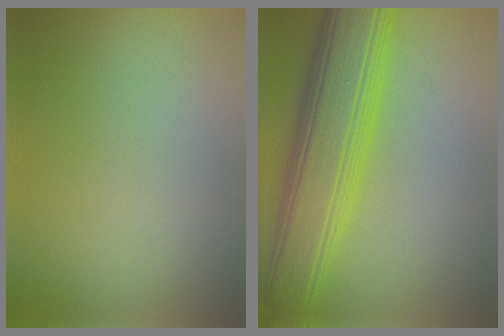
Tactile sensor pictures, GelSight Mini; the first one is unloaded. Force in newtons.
{"total": 9.3, "press": 9.3, "slide": 0.2}